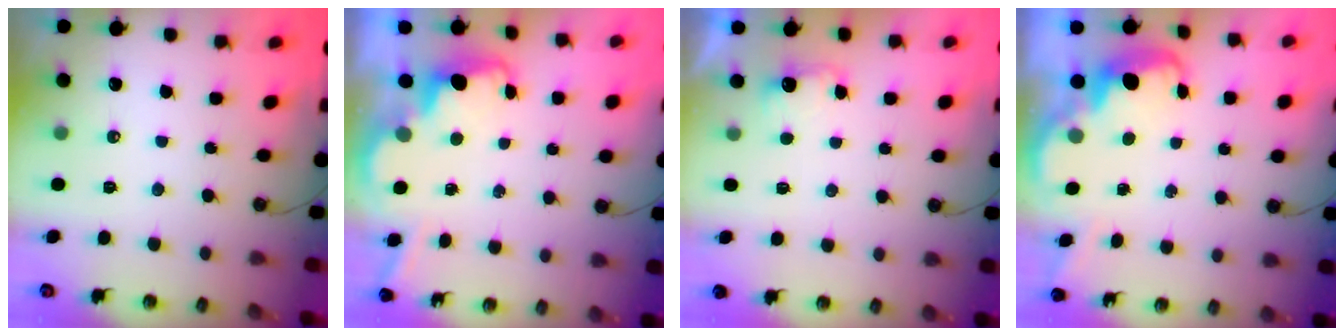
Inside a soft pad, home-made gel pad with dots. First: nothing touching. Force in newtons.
{"total": 3.5, "press": 3.4, "slide": 0.8}
{"total": 2.4, "press": 2.3, "slide": 0.8}
{"total": 2.7, "press": 2.6, "slide": 0.5}